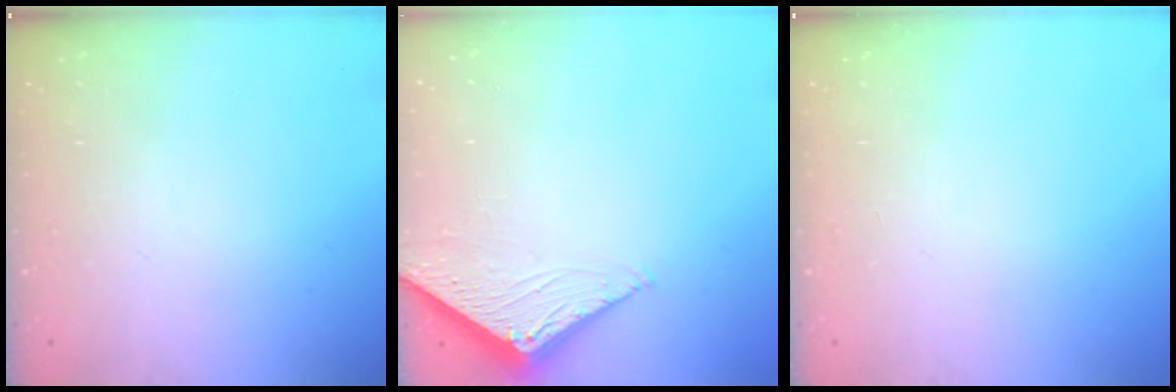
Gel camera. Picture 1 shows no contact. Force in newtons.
{"total": 2.8, "press": 2.8, "slide": 0.3}
{"total": 0.0}